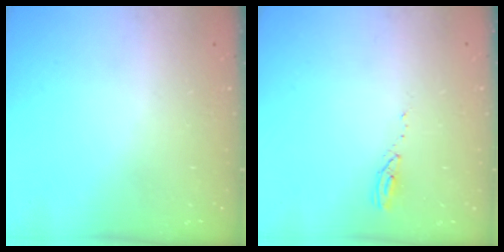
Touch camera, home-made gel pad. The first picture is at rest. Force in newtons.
{"total": 3.4, "press": 3.3, "slide": 0.3}